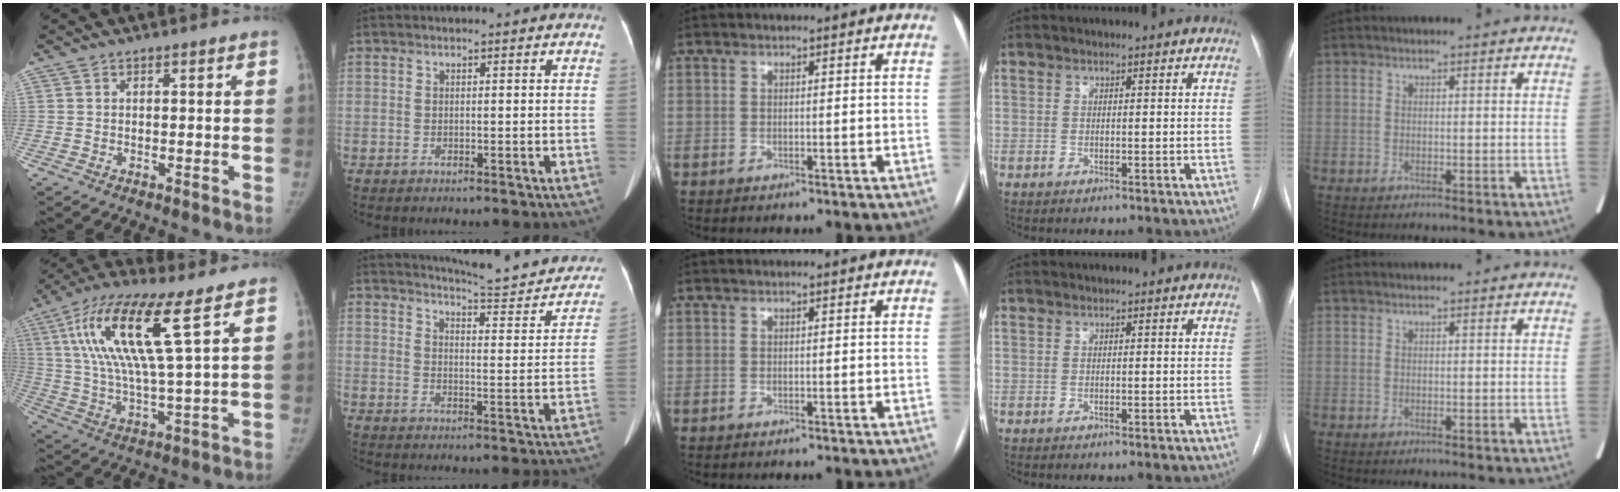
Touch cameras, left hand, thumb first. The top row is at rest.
{"thumb": {"total": 17.0, "force": [6.9, 3.2, 15.2], "torque": [-0.314, -0.018, 0.127]}, "index": {"total": 17.4, "force": [16.3, 1.9, 5.9], "torque": [-0.075, -0.053, 0.192]}}